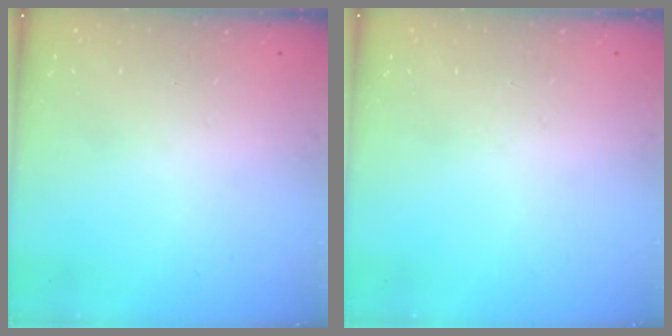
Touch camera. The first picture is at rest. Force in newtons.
{"total": 0.0}